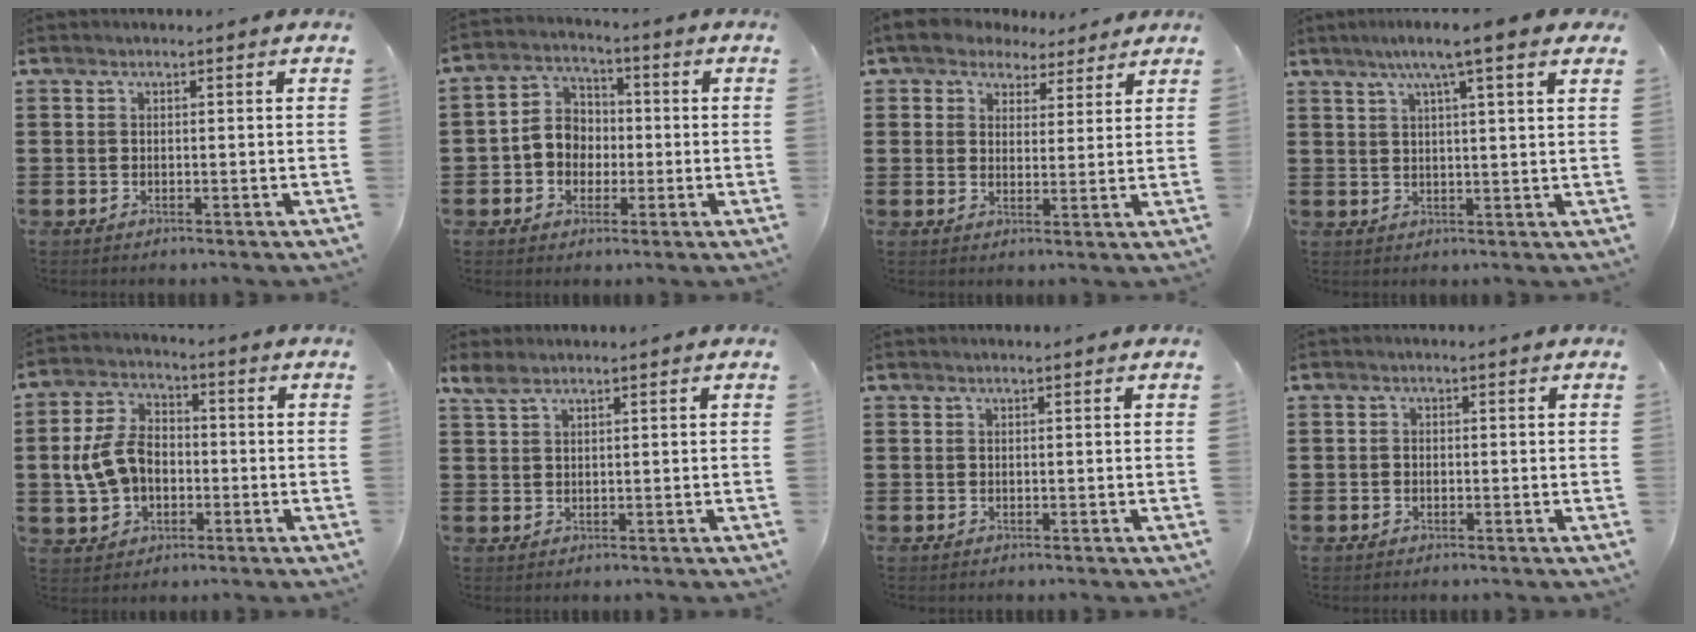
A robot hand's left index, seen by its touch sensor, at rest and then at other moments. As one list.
[{"total": 5.6, "force": [-1.1, 5.1, 2.0], "torque": [-0.060, 0.017, -0.025]}, {"total": 4.8, "force": [4.1, 2.3, 0.9], "torque": [-0.041, -0.004, 0.073]}, {"total": 5.9, "force": [3.8, -0.4, 4.5], "torque": [-0.096, 0.000, 0.061]}, {"total": 8.3, "force": [-0.7, 6.1, 5.7], "torque": [-0.146, 0.009, -0.019]}, {"total": 2.2, "force": [1.5, 0.9, 1.4], "torque": [-0.032, 0.003, 0.029]}, {"total": 0.0}, {"total": 0.9, "force": [-0.5, 0.7, 0.2], "torque": [-0.007, 0.002, -0.011]}]